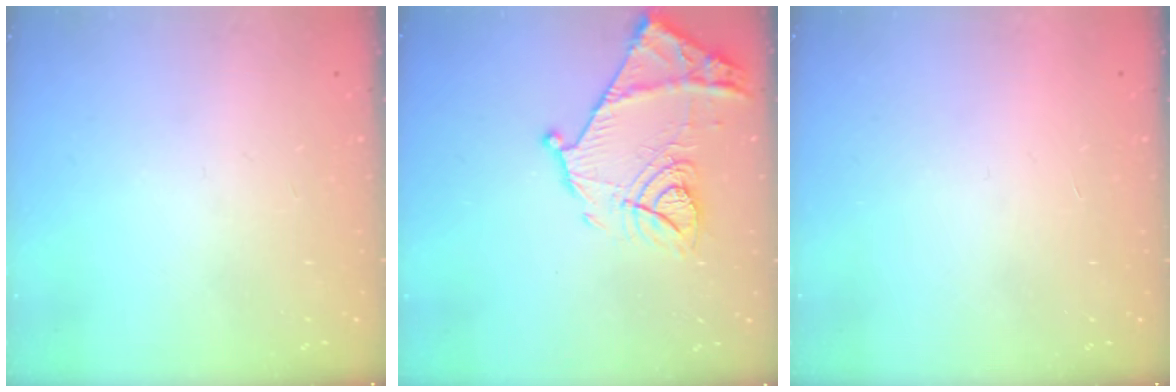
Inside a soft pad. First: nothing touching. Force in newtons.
{"total": 16.5, "press": 16.4, "slide": 1.4}
{"total": 1.5, "press": 1.5, "slide": 0.1}